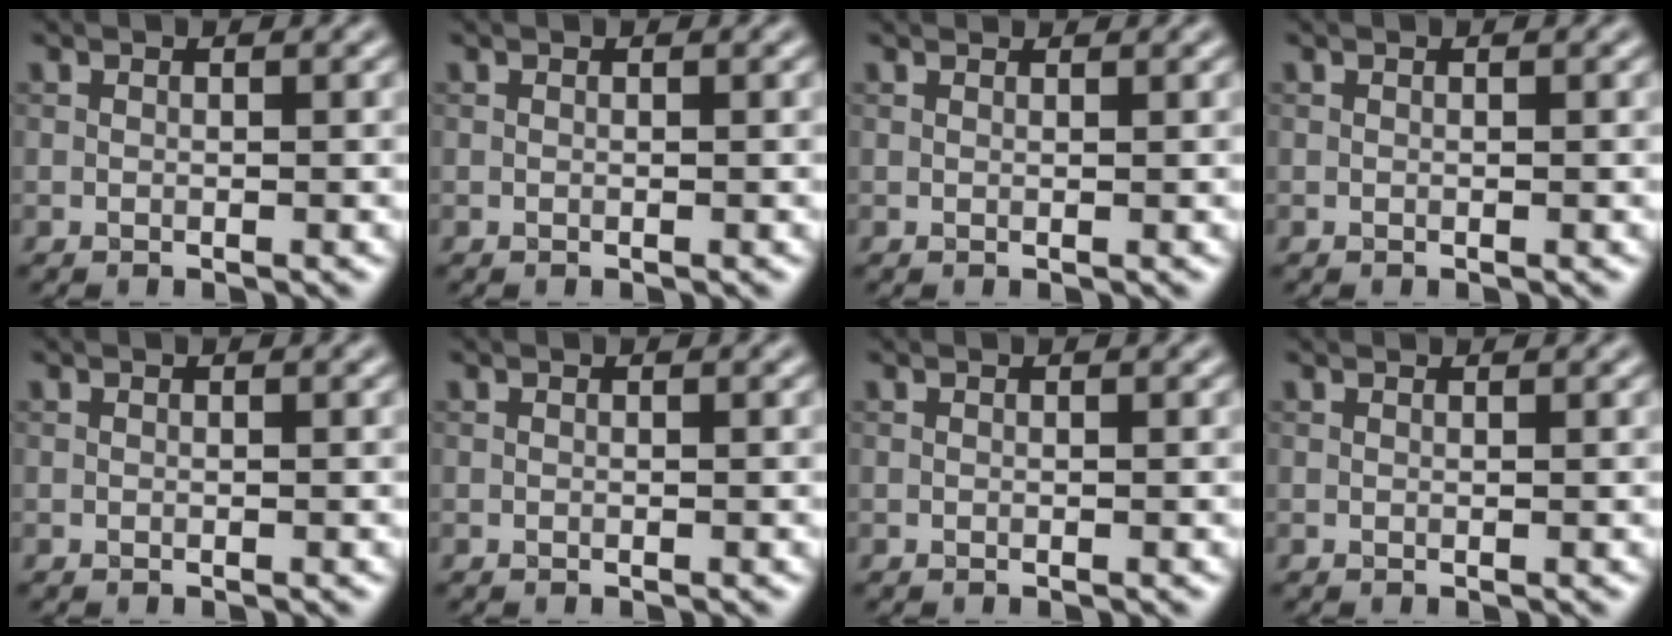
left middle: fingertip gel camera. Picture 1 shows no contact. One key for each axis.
{"total": 0.0}
{"total": 1.7, "fx": 1.6, "fy": 0.2, "fz": 0.5, "tx": -0.021, "ty": -0.003, "tz": 0.015}
{"total": 0.0}
{"total": 0.0}
{"total": 0.0}
{"total": 0.0}
{"total": 1.1, "fx": 1.1, "fy": 0.1, "fz": 0.3, "tx": -0.013, "ty": -0.005, "tz": 0.009}